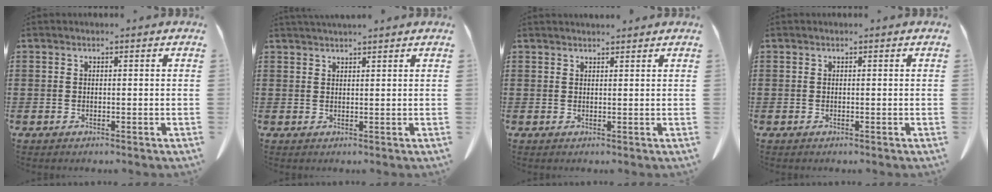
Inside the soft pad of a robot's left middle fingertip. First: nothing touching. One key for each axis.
{"total": 1.5, "fx": 1.5, "fy": 0.0, "fz": 0.3, "tx": -0.008, "ty": 0.000, "tz": 0.029}
{"total": 1.2, "fx": 1.2, "fy": 0.1, "fz": 0.1, "tx": -0.005, "ty": 0.000, "tz": 0.023}
{"total": 0.0}